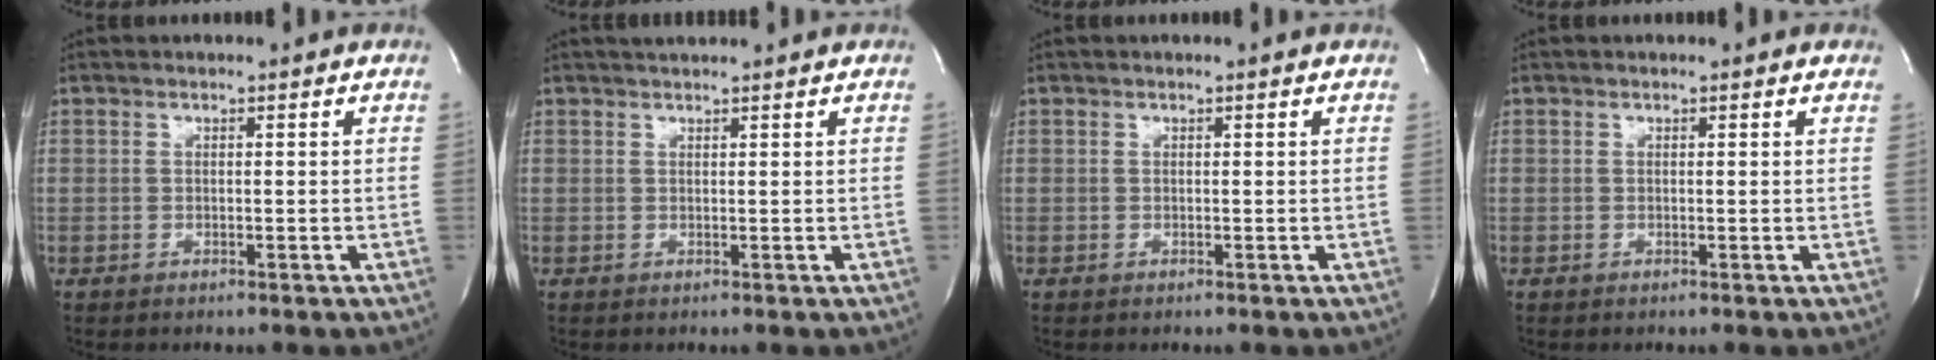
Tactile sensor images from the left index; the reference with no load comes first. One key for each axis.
{"total": 2.1, "fx": 2.0, "fy": -0.1, "fz": 0.7, "tx": -0.008, "ty": 0.018, "tz": 0.034}
{"total": 0.0}
{"total": 0.8, "fx": 0.6, "fy": 0.5, "fz": 0.1, "tx": -0.006, "ty": 0.006, "tz": 0.001}